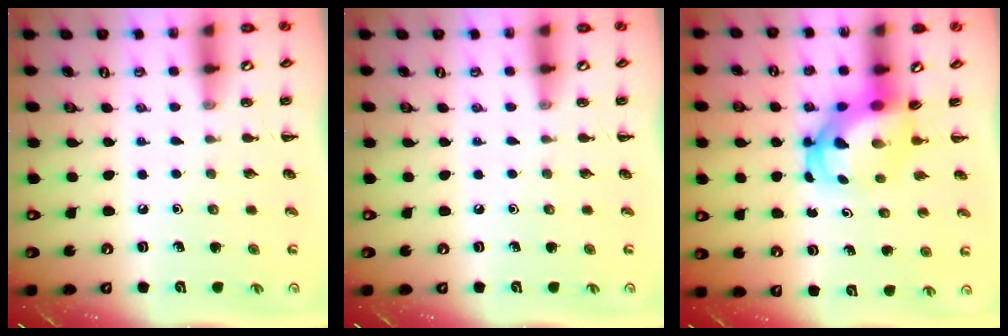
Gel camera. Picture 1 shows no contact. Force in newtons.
{"total": 0.0}
{"total": 5.1, "press": 5.0, "slide": 0.9}